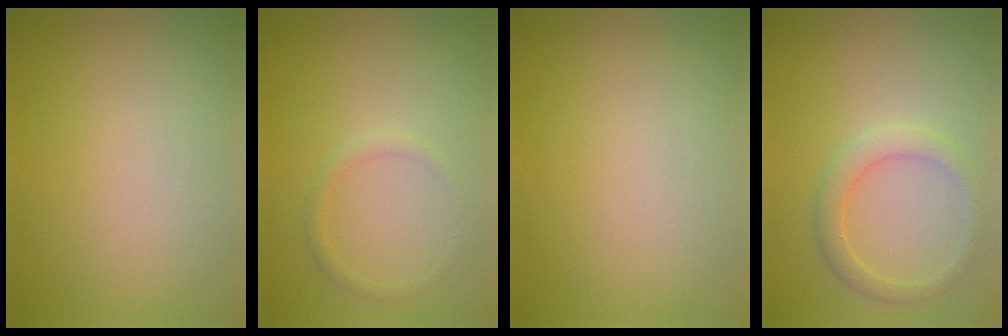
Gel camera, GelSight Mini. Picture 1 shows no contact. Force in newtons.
{"total": 0.9, "press": 0.9, "slide": 0.1}
{"total": 0.0}
{"total": 2.3, "press": 2.3, "slide": 0.2}